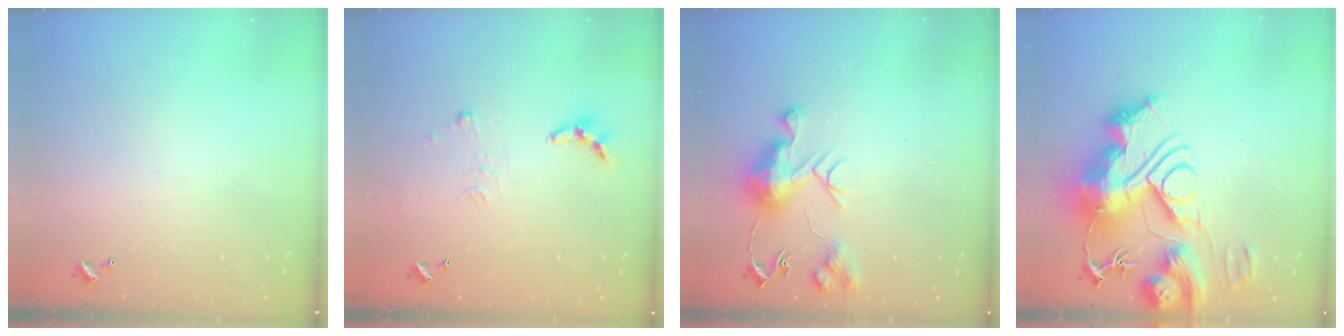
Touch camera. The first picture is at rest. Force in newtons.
{"total": 6.3, "press": 6.3, "slide": 0.6}
{"total": 10.6, "press": 10.6, "slide": 0.9}
{"total": 0.5, "press": 0.5, "slide": 0.0}